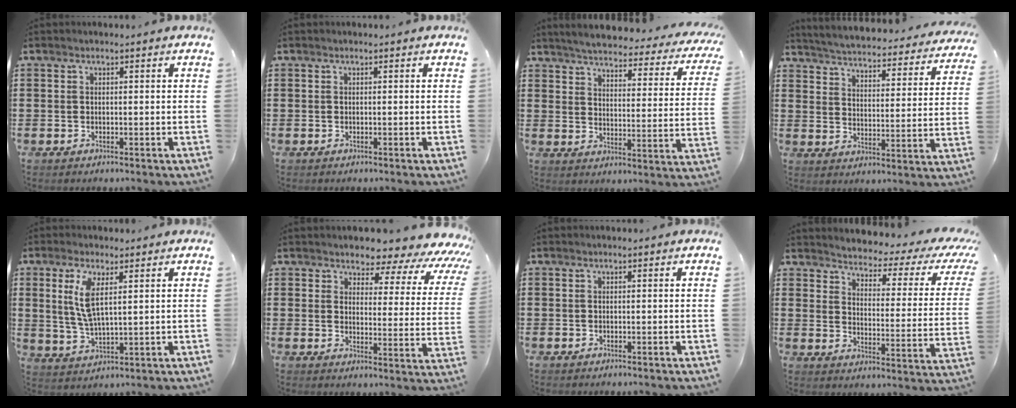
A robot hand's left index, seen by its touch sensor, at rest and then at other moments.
{"total": 0.0}
{"total": 4.3, "force": [4.1, -0.2, 1.3], "torque": [-0.048, -0.035, 0.064]}
{"total": 3.9, "force": [3.8, -0.4, 0.6], "torque": [-0.035, -0.038, 0.058]}
{"total": 6.5, "force": [2.6, 2.5, 5.5], "torque": [-0.132, -0.001, 0.041]}
{"total": 4.7, "force": [4.1, 1.8, 1.3], "torque": [-0.037, -0.035, 0.064]}
{"total": 0.0}
{"total": 2.8, "force": [2.4, 0.6, 1.4], "torque": [-0.037, -0.029, 0.030]}